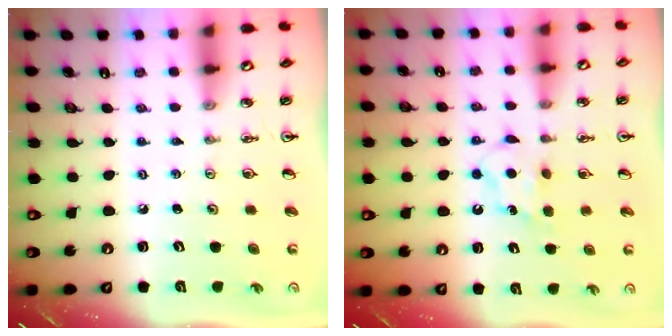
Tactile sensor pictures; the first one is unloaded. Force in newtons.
{"total": 5.5, "press": 5.5, "slide": 0.6}